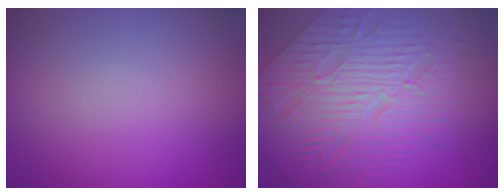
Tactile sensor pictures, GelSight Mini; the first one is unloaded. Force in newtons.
{"total": 6.4, "press": 5.4, "slide": 3.4}